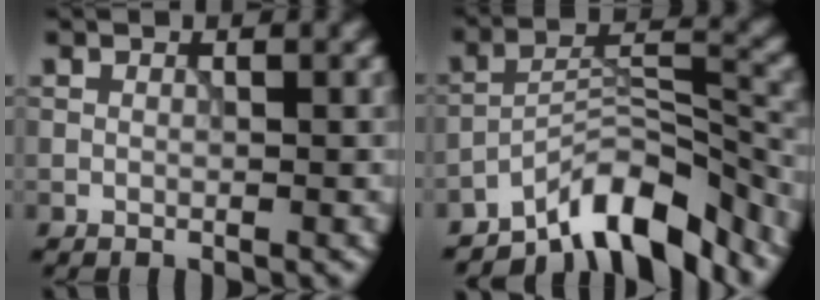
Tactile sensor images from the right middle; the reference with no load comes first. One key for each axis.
{"total": 8.7, "fx": -6.8, "fy": 2.6, "fz": 4.9, "tx": -0.060, "ty": 0.008, "tz": -0.127}